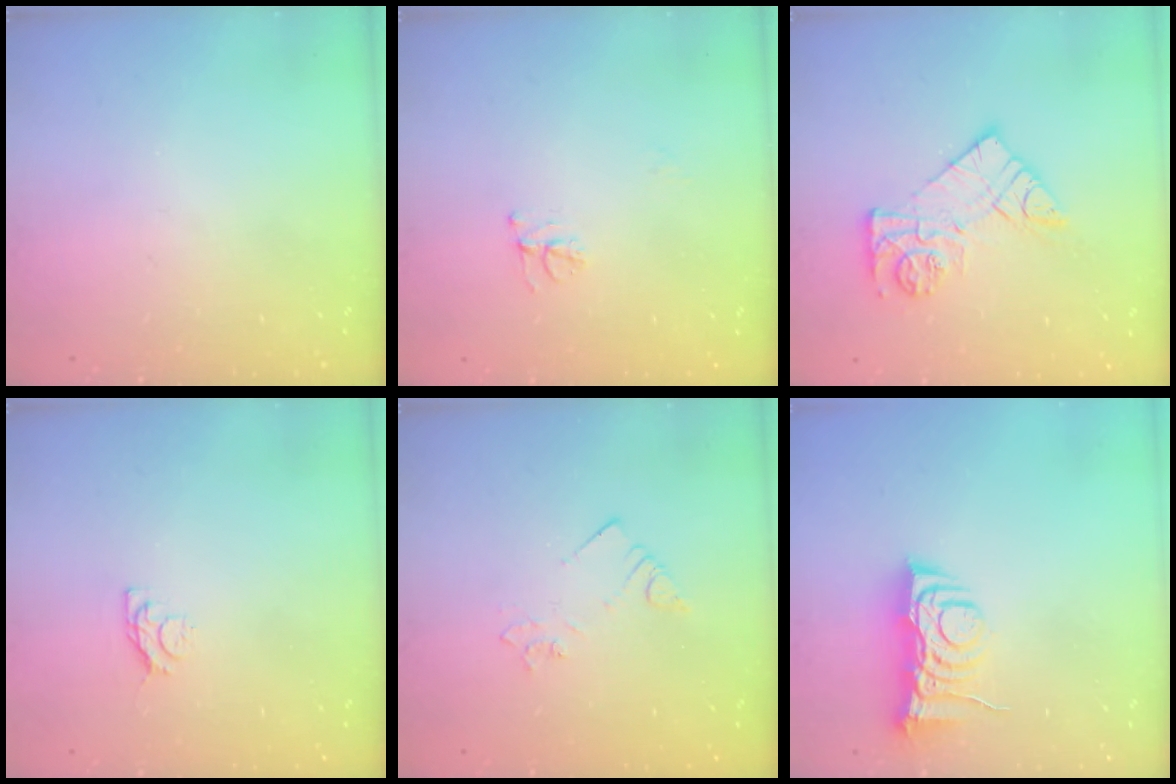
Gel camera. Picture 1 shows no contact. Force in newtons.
{"total": 4.7, "press": 4.6, "slide": 0.4}
{"total": 11.2, "press": 11.2, "slide": 0.8}
{"total": 3.4, "press": 3.4, "slide": 0.5}
{"total": 2.1, "press": 2.1, "slide": 0.4}
{"total": 8.3, "press": 8.2, "slide": 1.1}